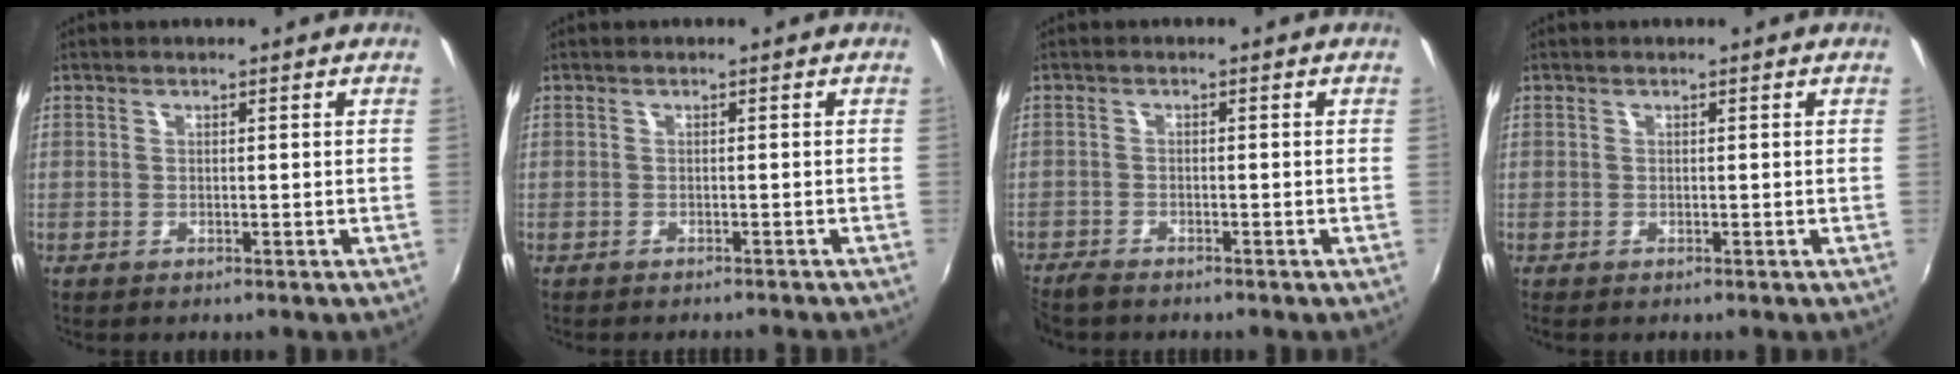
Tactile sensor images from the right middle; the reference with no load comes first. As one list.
[{"total": 2.6, "force": [-2.4, 0.4, 0.9], "torque": [-0.021, -0.011, -0.034]}, {"total": 3.1, "force": [-2.9, 0.6, 0.9], "torque": [-0.029, -0.017, -0.059]}, {"total": 0.0}]